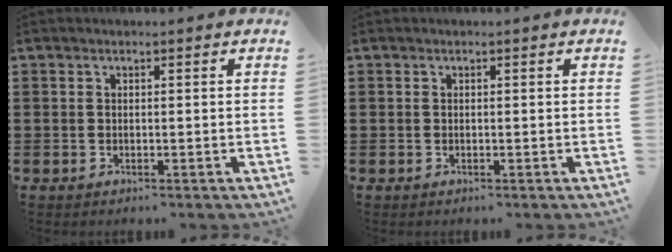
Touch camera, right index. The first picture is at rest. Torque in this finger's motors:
{"motor_torque": [-0.11, 0.01, 0.01, -0.01]}